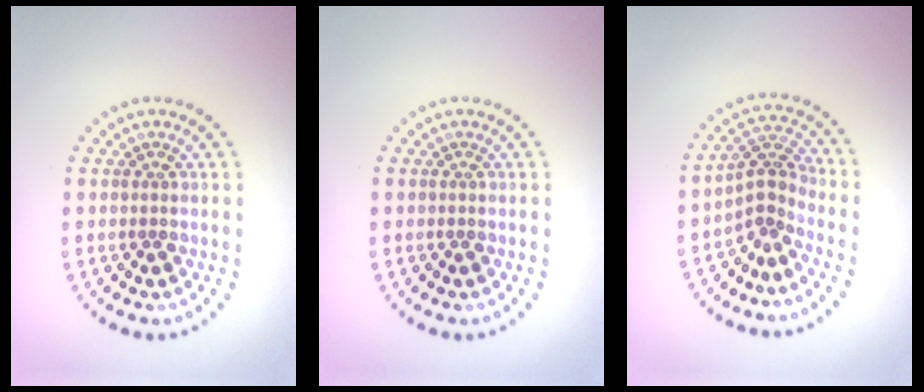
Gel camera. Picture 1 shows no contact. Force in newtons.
{"total": 0.0}
{"total": 2.7, "press": 1.9, "slide": 2.0}